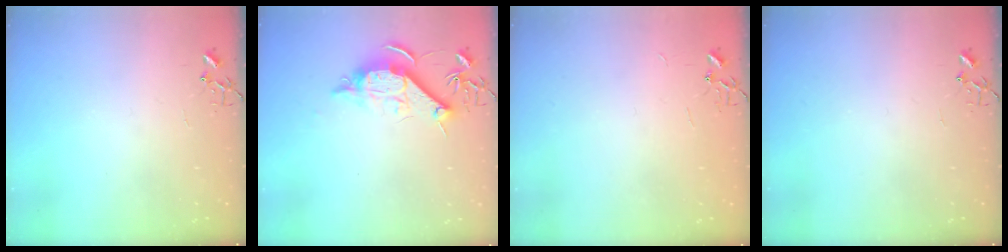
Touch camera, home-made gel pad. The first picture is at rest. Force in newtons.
{"total": 12.0, "press": 12.0, "slide": 0.6}
{"total": 1.8, "press": 1.8, "slide": 0.2}
{"total": 0.0}